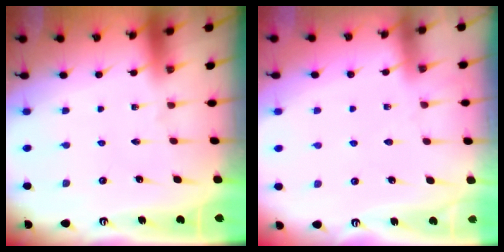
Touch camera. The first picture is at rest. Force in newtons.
{"total": 5.3, "press": 5.2, "slide": 0.6}